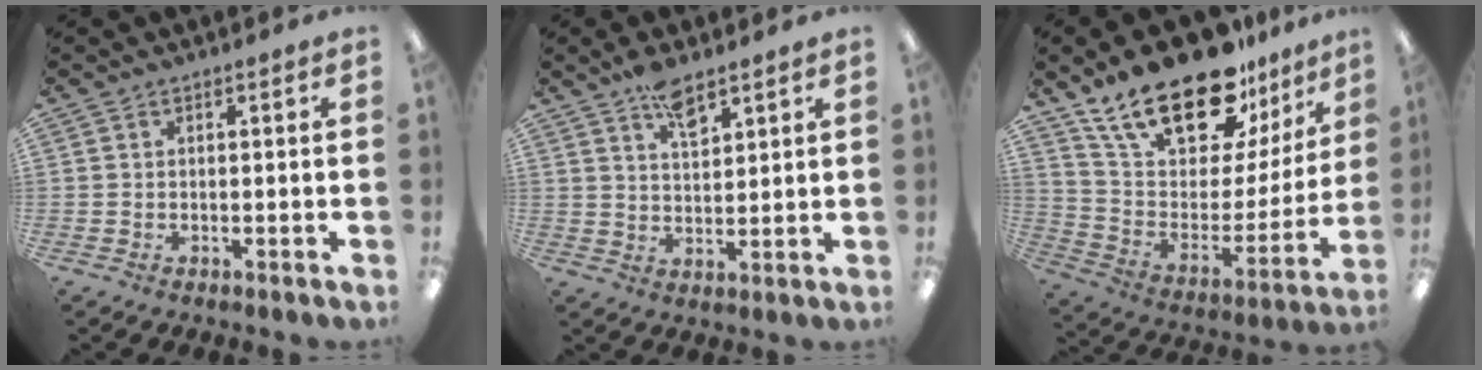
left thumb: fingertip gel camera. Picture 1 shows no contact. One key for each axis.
{"total": 6.6, "fx": 4.7, "fy": 2.8, "fz": 3.7, "tx": -0.061, "ty": -0.022, "tz": 0.083}
{"total": 25.0, "fx": 18.4, "fy": 10.4, "fz": 13.3, "tx": -0.232, "ty": -0.117, "tz": 0.324}